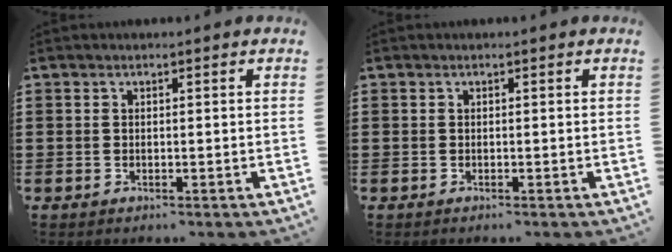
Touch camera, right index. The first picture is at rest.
{"total": 0.0}